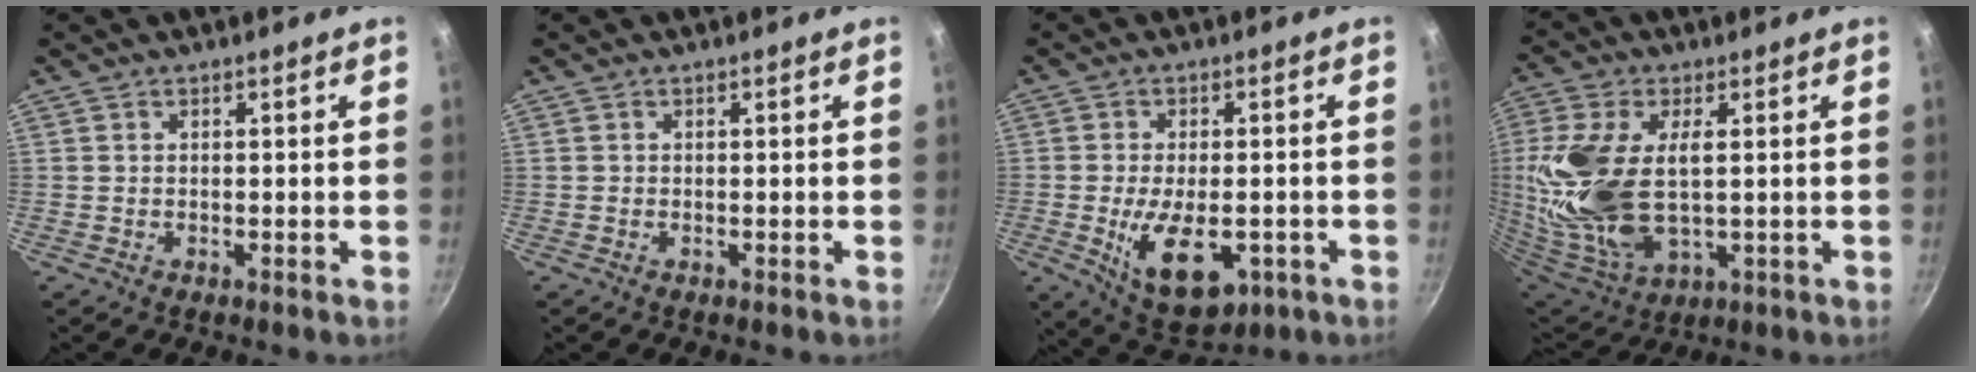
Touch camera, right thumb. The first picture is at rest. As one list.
[{"total": 0.0}, {"total": 12.4, "force": [-3.6, 6.5, 9.9], "torque": [-0.154, -0.003, -0.042]}, {"total": 19.8, "force": [0.8, 10.4, 16.9], "torque": [-0.378, -0.015, 0.028]}]